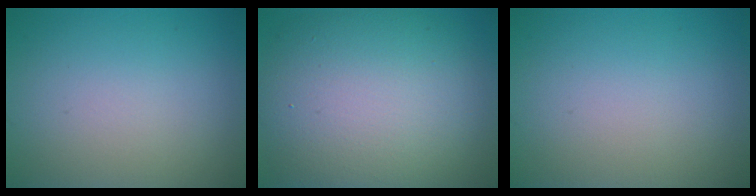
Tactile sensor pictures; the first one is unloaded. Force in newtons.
{"total": 13.1, "press": 13.1, "slide": 0.5}
{"total": 0.0}